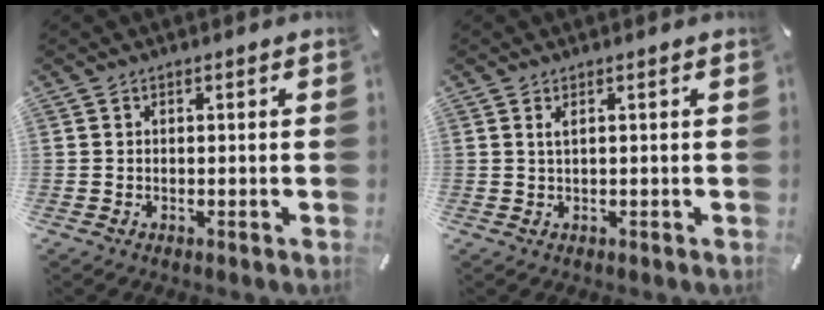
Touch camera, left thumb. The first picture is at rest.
{"total": 1.3, "force": [0.4, 0.3, 1.2], "torque": [-0.025, 0.001, 0.007]}